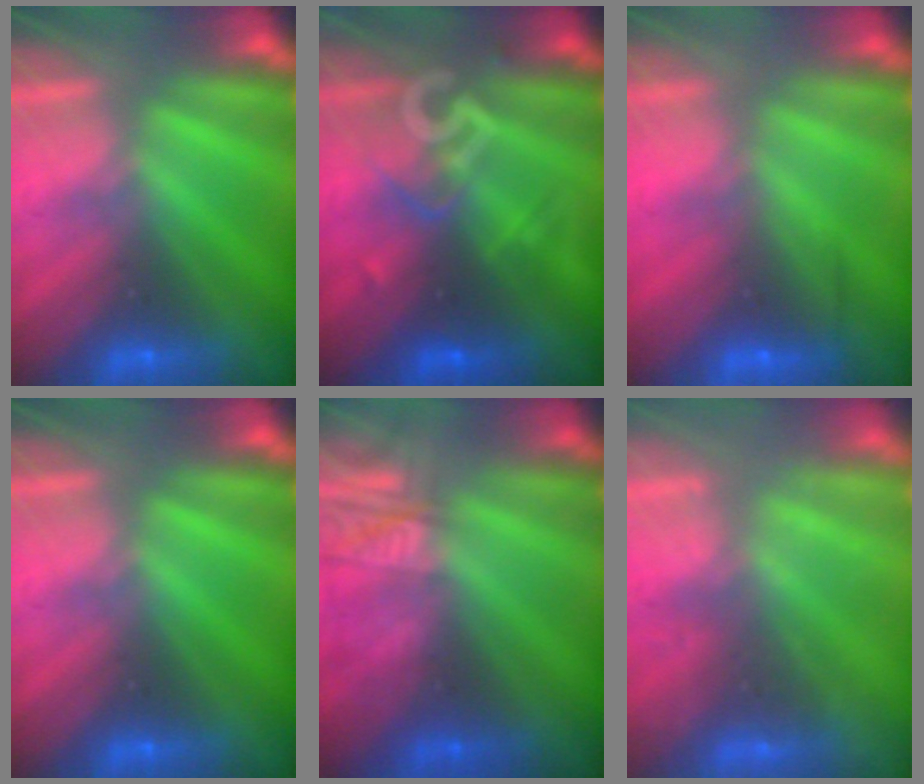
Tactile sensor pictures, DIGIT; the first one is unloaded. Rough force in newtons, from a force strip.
{"total": 2.8}
{"total": 2.2}
{"total": 0.0}
{"total": 2.3}
{"total": 2.2}